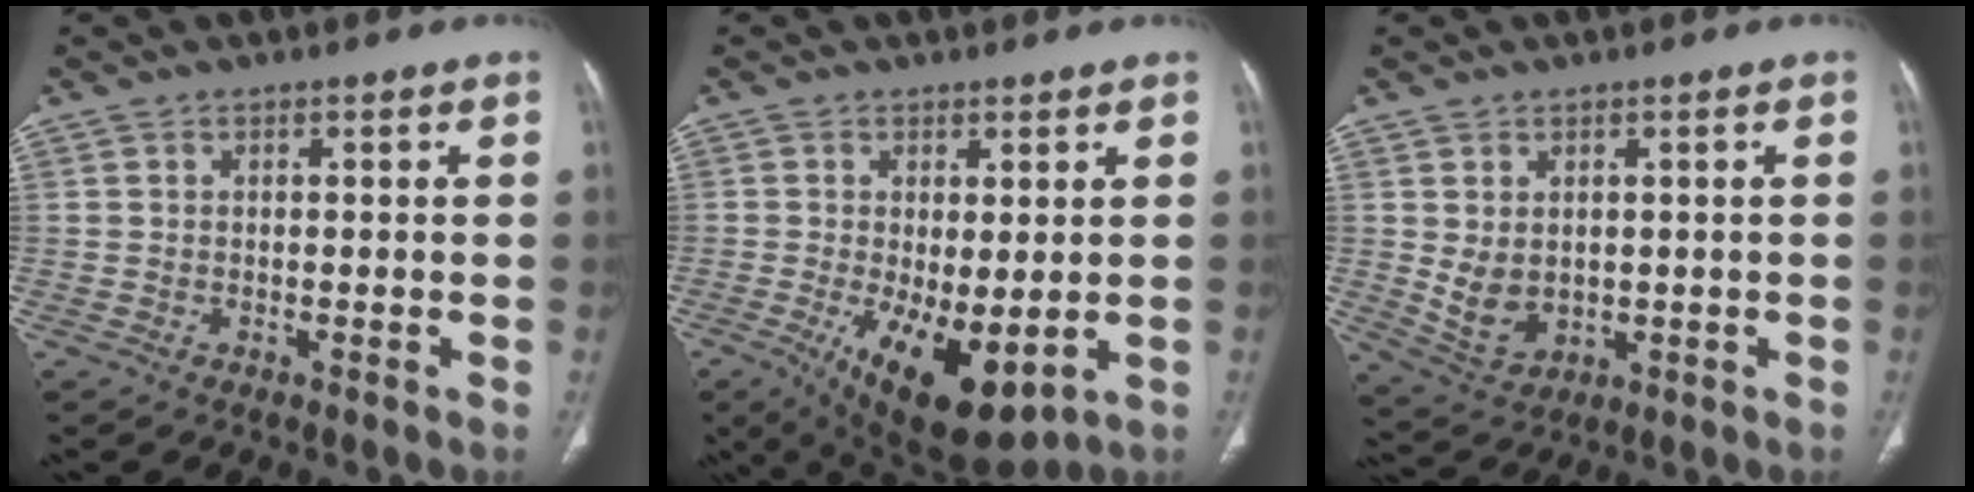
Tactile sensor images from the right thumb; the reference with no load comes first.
{"total": 12.4, "force": [-2.7, 5.2, 10.9], "torque": [-0.176, -0.026, -0.022]}
{"total": 6.1, "force": [0.5, 4.4, 4.2], "torque": [-0.066, -0.012, 0.032]}